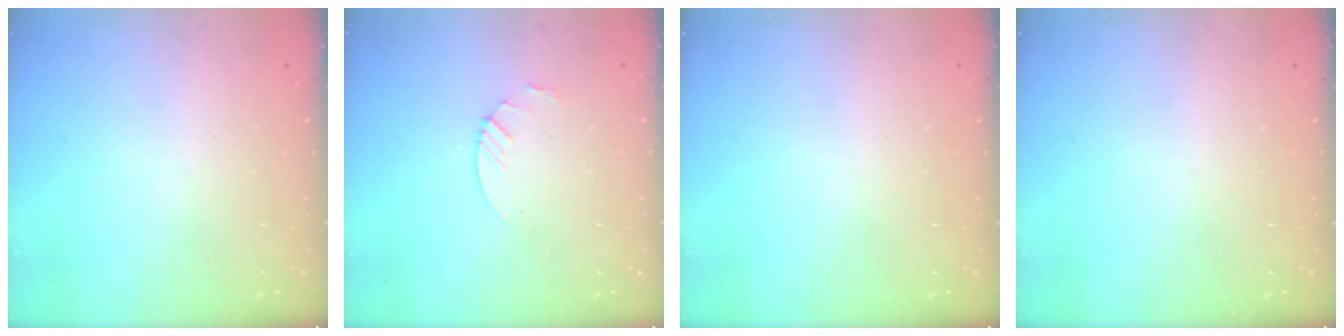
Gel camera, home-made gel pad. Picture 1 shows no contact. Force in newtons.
{"total": 3.0, "press": 2.9, "slide": 0.3}
{"total": 0.0}
{"total": 0.0}